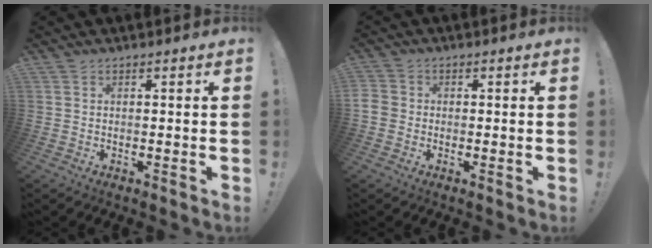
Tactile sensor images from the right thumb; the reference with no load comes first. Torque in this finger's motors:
{"motor_torque": [0.32, 0.39, 0.03, -0.04, 0.00]}